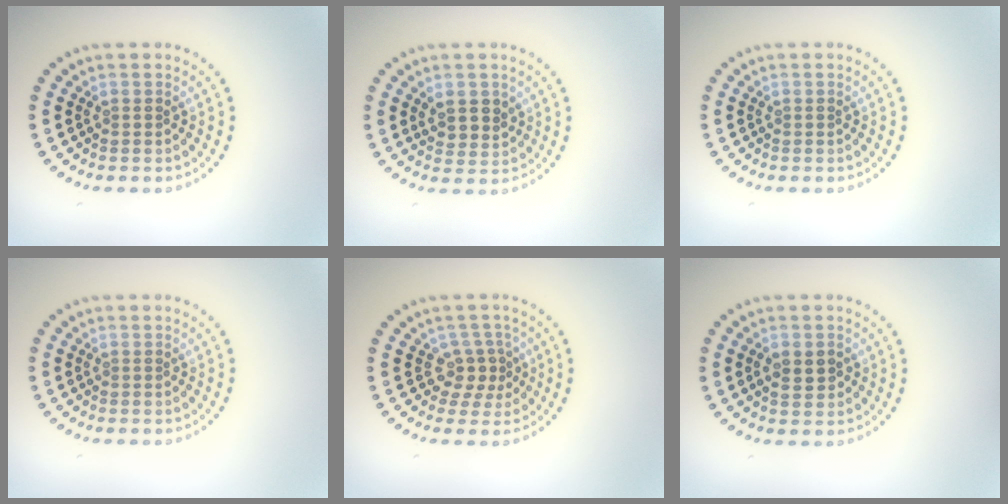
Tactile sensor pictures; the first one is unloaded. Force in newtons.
{"total": 2.4, "press": 2.3, "slide": 0.8}
{"total": 0.0}
{"total": 0.0}
{"total": 2.4, "press": 1.9, "slide": 1.5}
{"total": 2.3, "press": 2.3, "slide": 0.2}